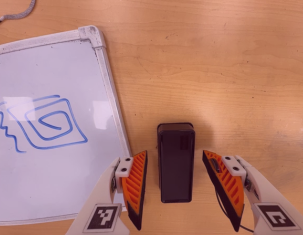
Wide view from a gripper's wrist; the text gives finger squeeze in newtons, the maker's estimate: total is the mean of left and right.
{"total": 0.0}